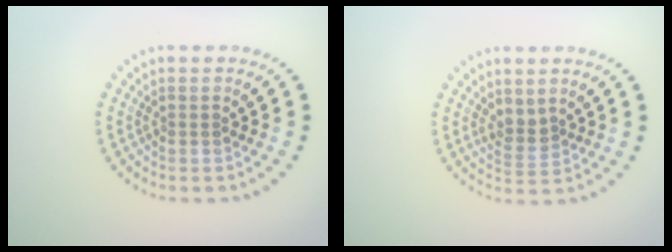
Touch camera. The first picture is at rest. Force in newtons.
{"total": 1.8, "press": 1.4, "slide": 1.2}